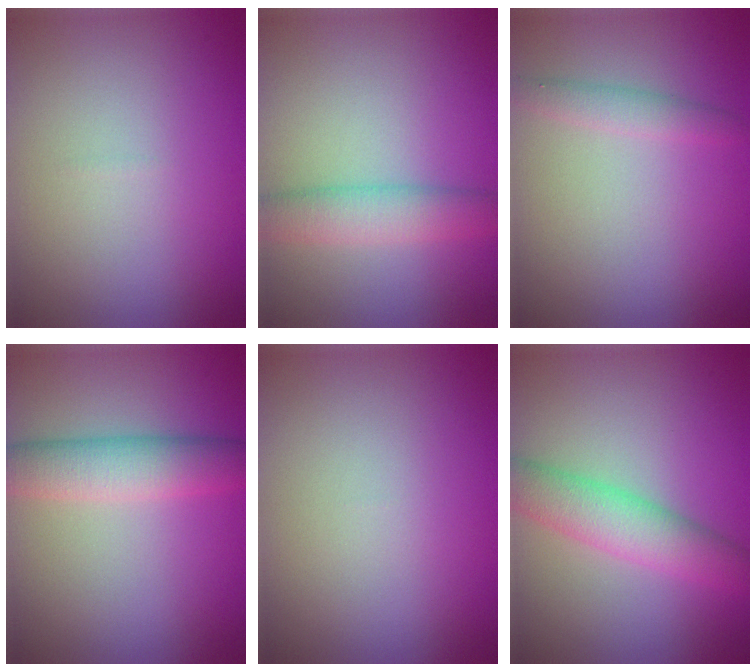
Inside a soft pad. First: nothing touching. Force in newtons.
{"total": 3.5, "press": 3.5, "slide": 0.1}
{"total": 1.6, "press": 1.6, "slide": 0.1}
{"total": 4.4, "press": 4.4, "slide": 0.3}
{"total": 0.0}
{"total": 4.5, "press": 4.5, "slide": 0.1}